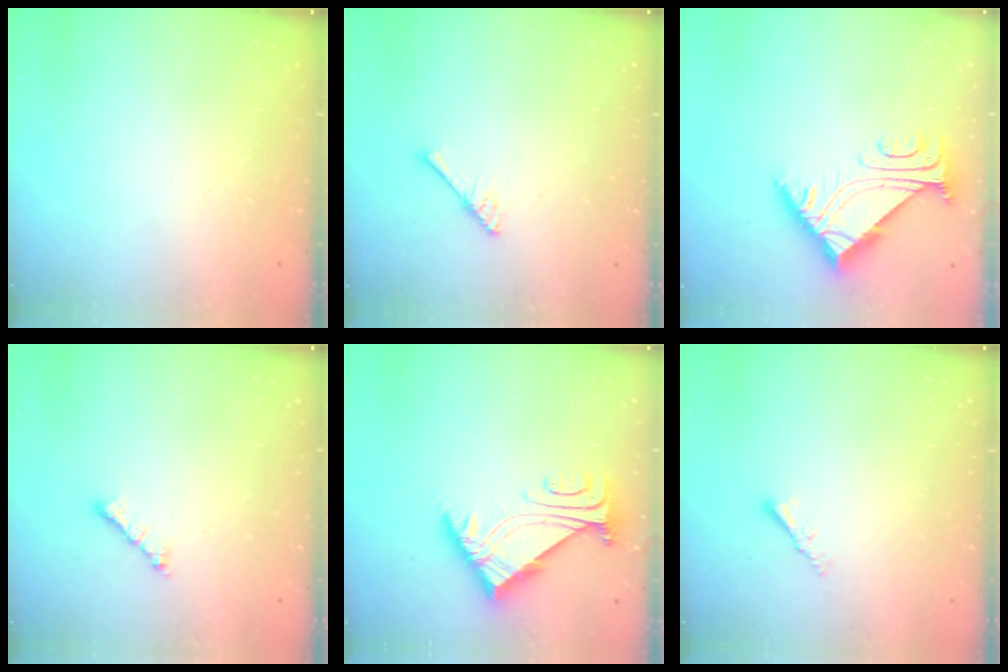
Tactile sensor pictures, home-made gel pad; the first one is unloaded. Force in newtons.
{"total": 4.2, "press": 4.2, "slide": 0.4}
{"total": 6.6, "press": 6.6, "slide": 0.9}
{"total": 1.8, "press": 1.7, "slide": 0.6}
{"total": 5.6, "press": 5.5, "slide": 1.0}
{"total": 2.2, "press": 2.2, "slide": 0.4}